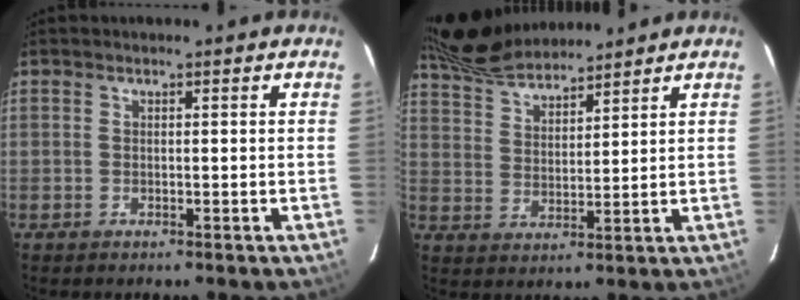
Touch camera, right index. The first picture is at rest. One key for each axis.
{"total": 11.2, "fx": 10.4, "fy": 2.3, "fz": 3.6, "tx": -0.080, "ty": 0.023, "tz": 0.191}